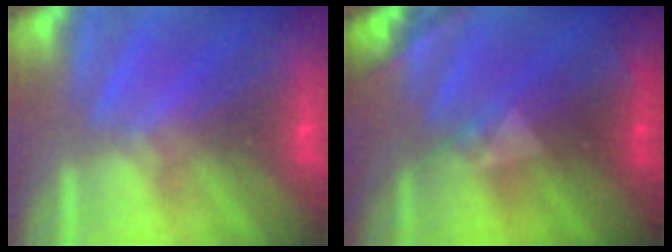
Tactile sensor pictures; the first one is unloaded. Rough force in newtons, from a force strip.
{"total": 2.4}